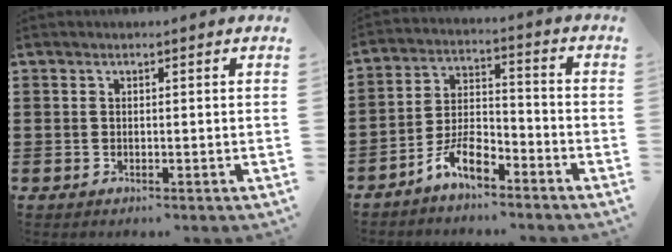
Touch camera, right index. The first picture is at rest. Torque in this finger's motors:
{"motor_torque": [0.49, -0.05, 0.17, 0.06]}